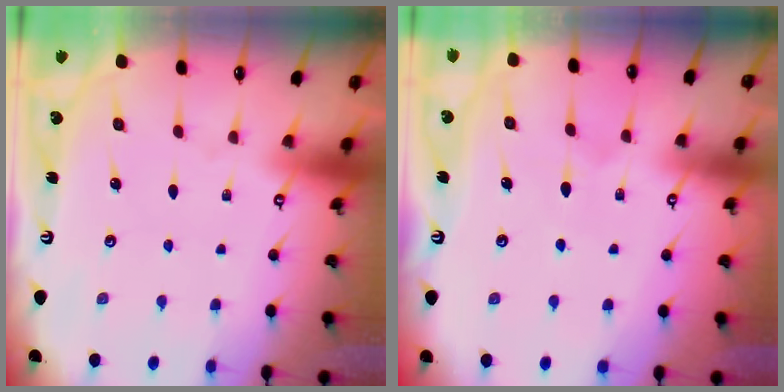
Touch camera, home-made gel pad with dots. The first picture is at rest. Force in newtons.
{"total": 5.0, "press": 5.0, "slide": 0.4}